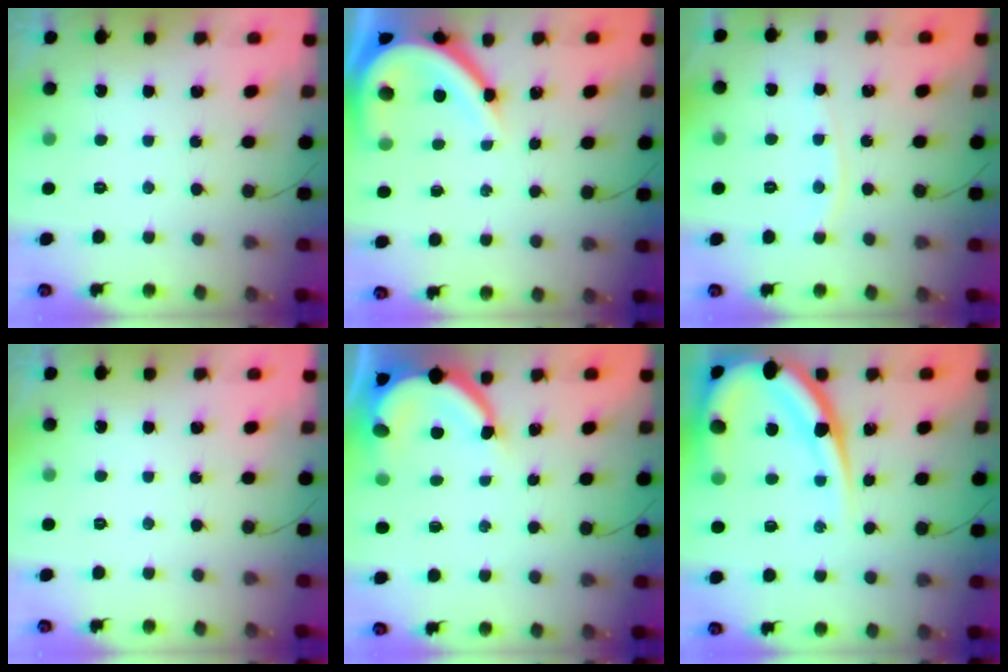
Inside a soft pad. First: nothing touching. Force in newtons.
{"total": 12.9, "press": 12.8, "slide": 1.6}
{"total": 4.2, "press": 4.1, "slide": 0.6}
{"total": 0.0}
{"total": 8.6, "press": 8.6, "slide": 1.0}
{"total": 20.0, "press": 19.9, "slide": 1.9}